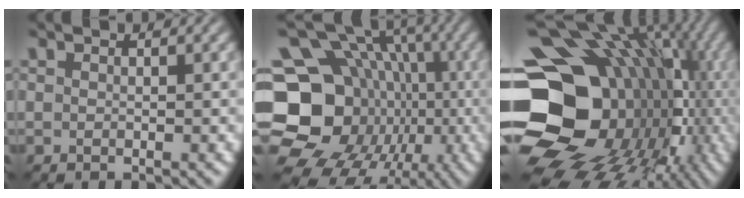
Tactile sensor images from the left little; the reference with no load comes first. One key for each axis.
{"total": 21.5, "fx": -4.2, "fy": 19.3, "fz": 8.5, "tx": -0.167, "ty": 0.003, "tz": -0.090}
{"total": 21.3, "fx": -2.2, "fy": 17.4, "fz": 12.2, "tx": -0.205, "ty": -0.001, "tz": -0.039}